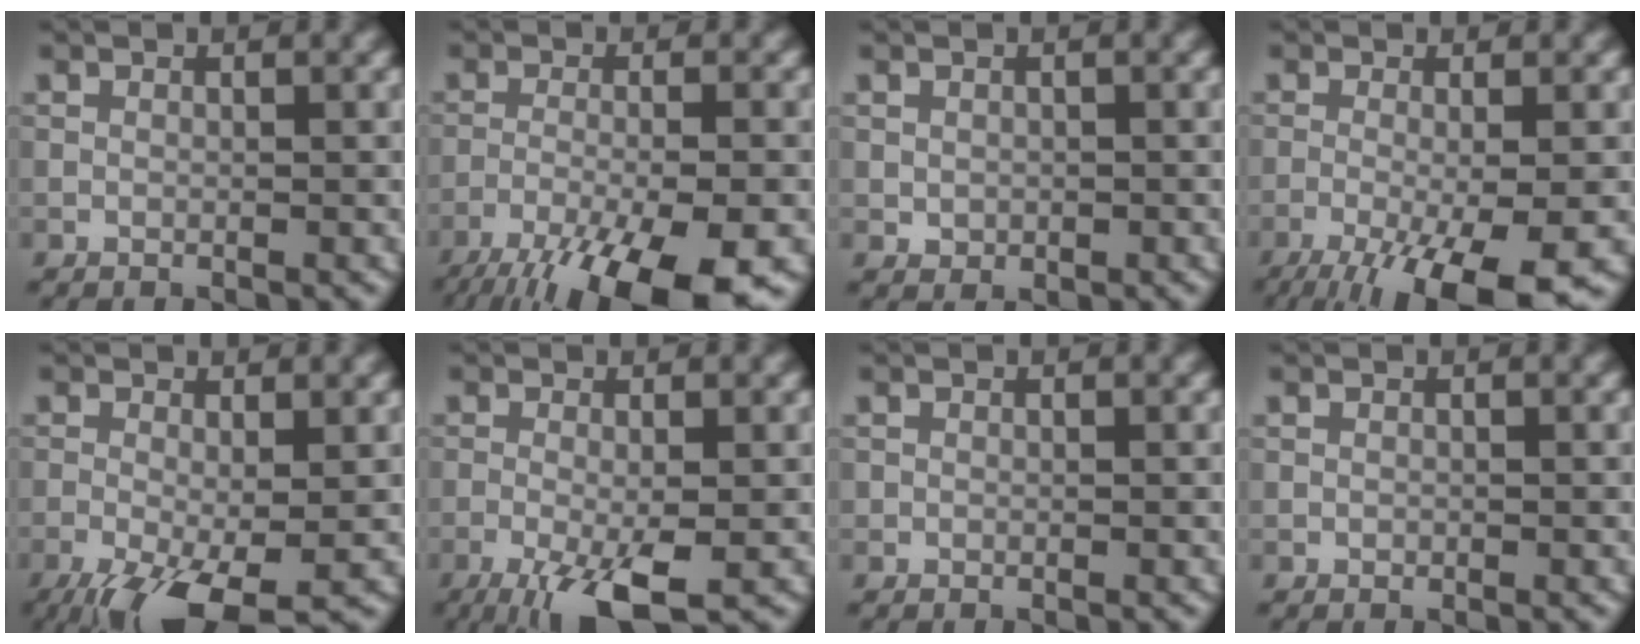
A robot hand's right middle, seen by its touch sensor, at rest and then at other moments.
{"total": 13.0, "force": [-9.1, 3.4, 8.7], "torque": [-0.151, -0.047, -0.134]}
{"total": 1.0, "force": [0.1, 0.9, 0.4], "torque": [-0.006, -0.004, 0.003]}
{"total": 9.7, "force": [-5.0, 2.6, 8.0], "torque": [-0.131, -0.020, -0.082]}
{"total": 7.9, "force": [-3.8, 2.6, 6.4], "torque": [-0.128, -0.025, -0.062]}
{"total": 6.2, "force": [-3.0, 1.5, 5.2], "torque": [-0.095, -0.007, -0.054]}
{"total": 0.0}
{"total": 0.0}